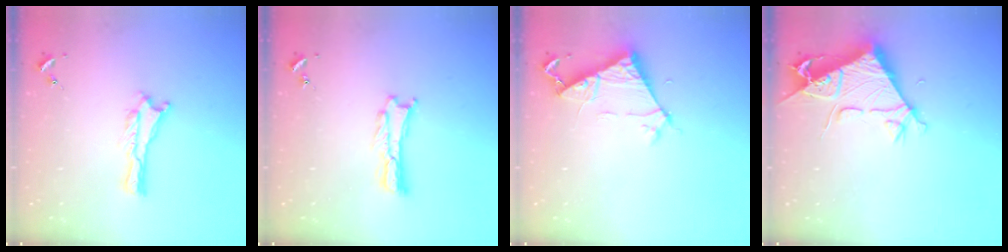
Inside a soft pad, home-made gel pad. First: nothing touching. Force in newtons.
{"total": 0.6, "press": 0.5, "slide": 0.2}
{"total": 6.4, "press": 6.4, "slide": 0.6}
{"total": 6.6, "press": 6.6, "slide": 0.7}